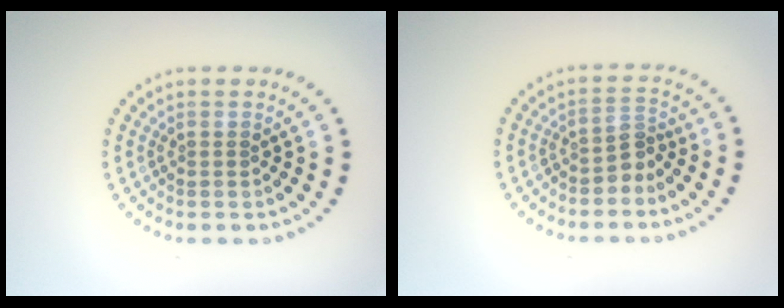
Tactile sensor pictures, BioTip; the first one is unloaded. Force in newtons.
{"total": 2.0, "press": 1.5, "slide": 1.3}